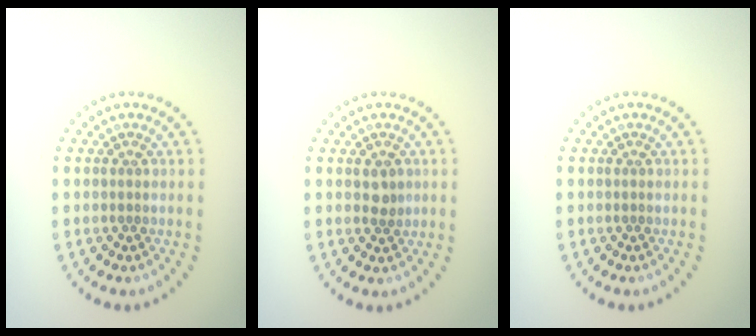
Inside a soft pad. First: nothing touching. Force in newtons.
{"total": 1.5, "press": 1.4, "slide": 0.3}
{"total": 0.0}